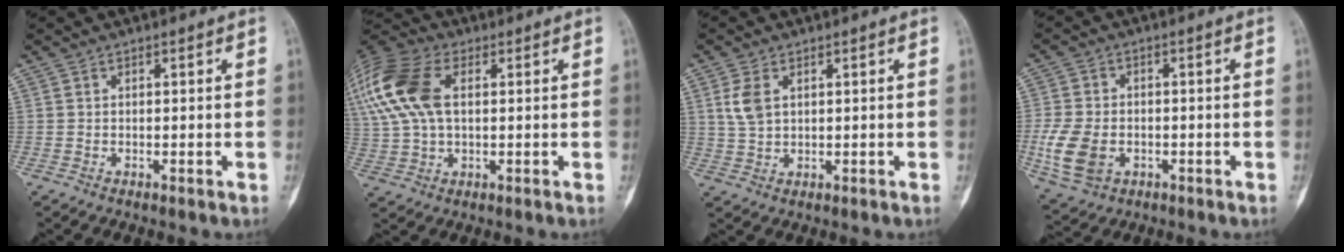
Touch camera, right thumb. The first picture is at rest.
{"total": 20.8, "force": [5.5, 12.7, 15.5], "torque": [-0.385, 0.034, 0.100]}
{"total": 4.5, "force": [1.5, 2.8, 3.2], "torque": [-0.064, 0.000, 0.035]}
{"total": 10.4, "force": [-2.7, 7.4, 6.8], "torque": [-0.141, 0.000, -0.046]}